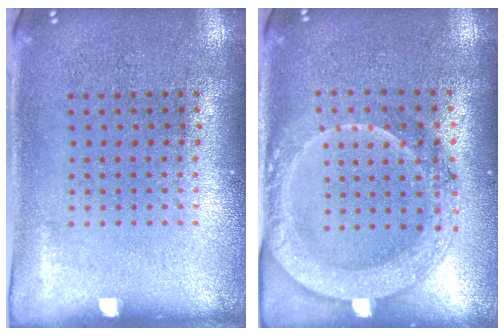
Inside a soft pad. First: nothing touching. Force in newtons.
{"total": 1.9, "press": 1.8, "slide": 0.6}